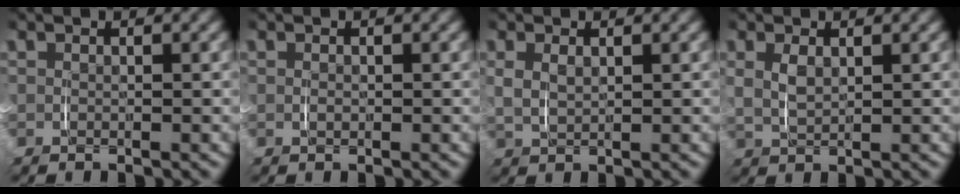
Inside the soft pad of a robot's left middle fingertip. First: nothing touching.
{"total": 0.0}
{"total": 1.4, "force": [0.6, 0.7, 1.1], "torque": [-0.027, -0.003, 0.018]}
{"total": 1.4, "force": [0.5, 0.3, 1.3], "torque": [-0.027, -0.002, 0.017]}